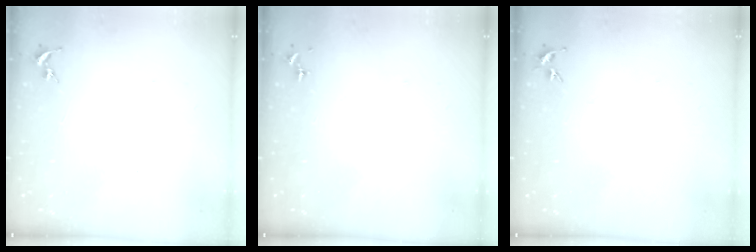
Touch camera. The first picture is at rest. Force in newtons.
{"total": 0.0}
{"total": 3.6, "press": 3.5, "slide": 0.4}